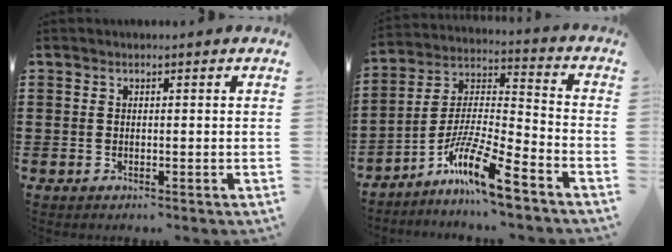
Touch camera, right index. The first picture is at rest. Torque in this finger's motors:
{"motor_torque": [0.59, 0.54, 0.62, 0.09]}